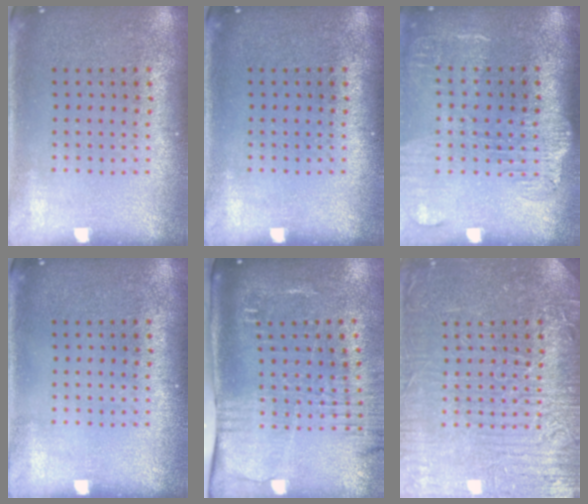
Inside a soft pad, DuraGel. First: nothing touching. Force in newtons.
{"total": 0.0}
{"total": 1.9, "press": 1.6, "slide": 1.1}
{"total": 0.0}
{"total": 2.8, "press": 2.1, "slide": 1.7}
{"total": 7.3, "press": 7.2, "slide": 1.0}